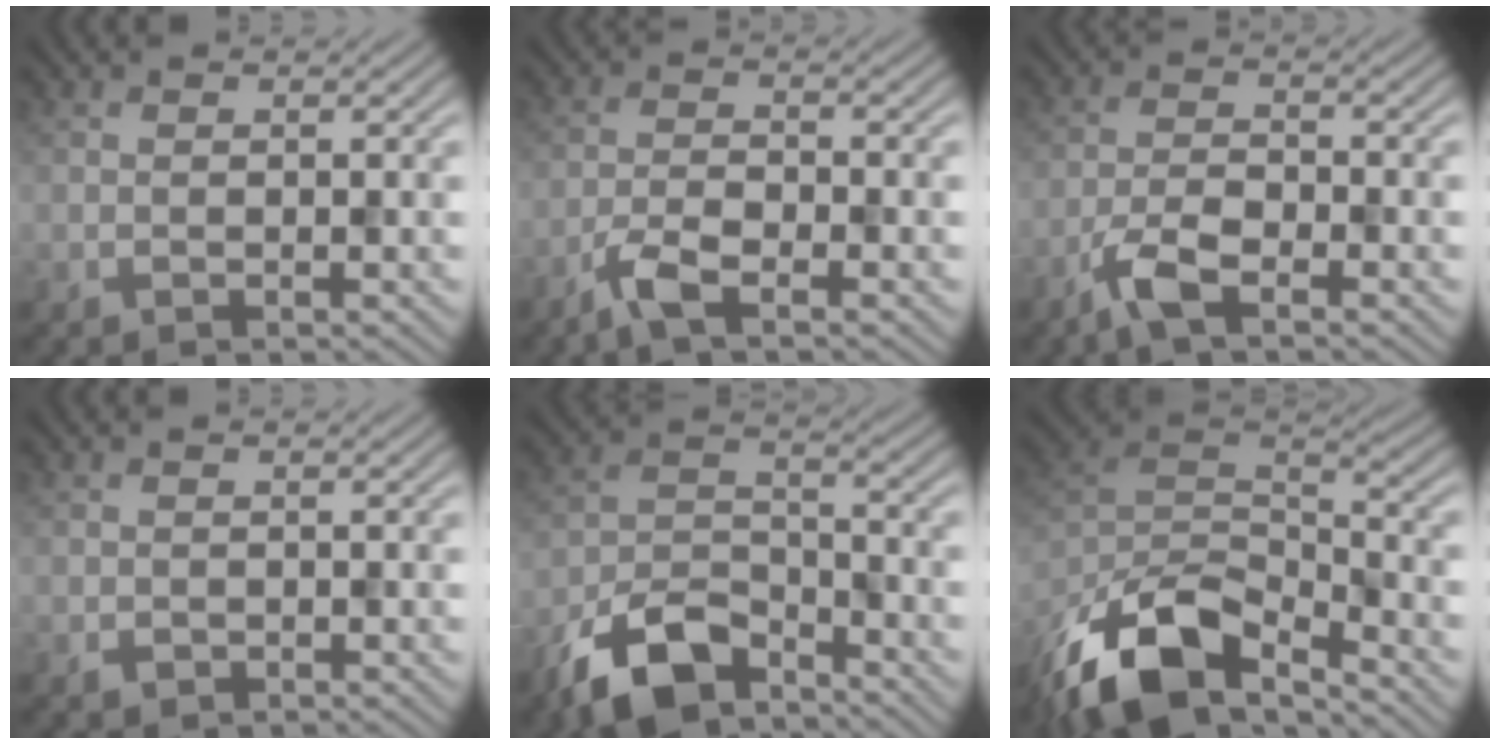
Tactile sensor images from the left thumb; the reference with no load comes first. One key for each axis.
{"total": 4.1, "fx": -2.8, "fy": 1.0, "fz": 2.8, "tx": -0.065, "ty": -0.001, "tz": -0.066}
{"total": 4.7, "fx": -3.1, "fy": 1.3, "fz": 3.3, "tx": -0.074, "ty": -0.001, "tz": -0.073}
{"total": 0.7, "fx": -0.3, "fy": 0.6, "fz": 0.1, "tx": -0.002, "ty": -0.004, "tz": -0.006}
{"total": 9.9, "fx": -7.1, "fy": 4.3, "fz": 5.4, "tx": -0.105, "ty": -0.007, "tz": -0.155}
{"total": 15.0, "fx": -10.3, "fy": 6.3, "fz": 9.0, "tx": -0.219, "ty": -0.021, "tz": -0.189}